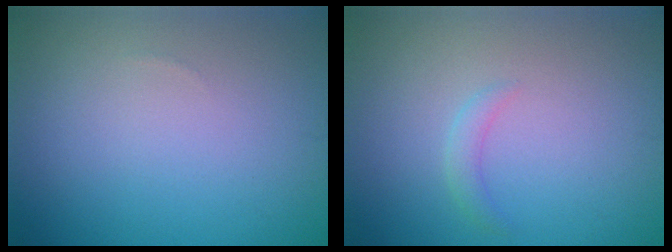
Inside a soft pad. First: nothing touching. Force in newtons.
{"total": 1.1, "press": 1.1, "slide": 0.1}